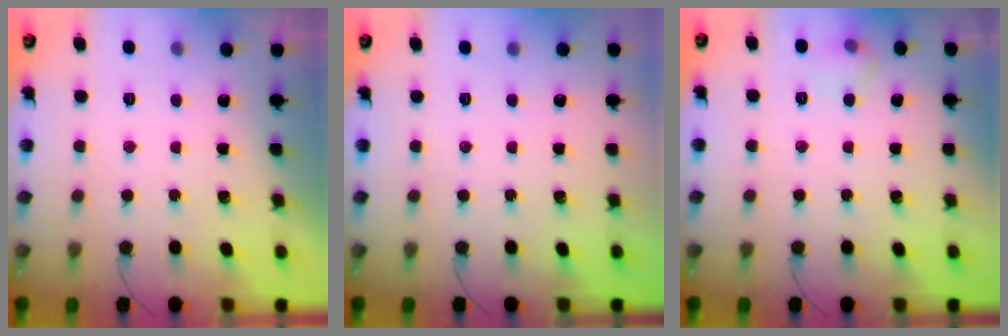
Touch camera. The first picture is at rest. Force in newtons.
{"total": 0.0}
{"total": 5.1, "press": 4.8, "slide": 1.6}